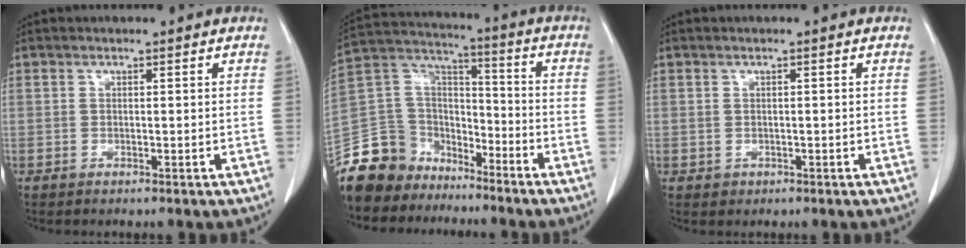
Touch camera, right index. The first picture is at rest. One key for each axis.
{"total": 13.5, "fx": -10.9, "fy": 8.0, "fz": 1.4, "tx": -0.038, "ty": 0.073, "tz": -0.202}
{"total": 0.8, "fx": -0.1, "fy": 0.7, "fz": 0.3, "tx": -0.004, "ty": 0.002, "tz": 0.003}